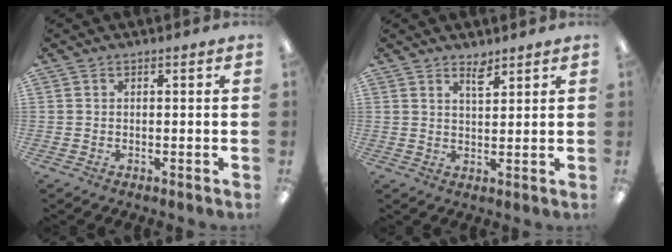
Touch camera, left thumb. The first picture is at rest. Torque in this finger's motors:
{"motor_torque": [-0.29, -0.23, -0.27, -0.03, 0.04]}